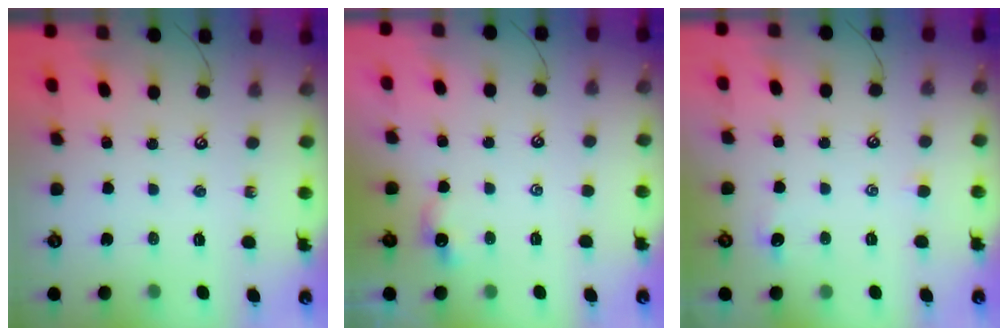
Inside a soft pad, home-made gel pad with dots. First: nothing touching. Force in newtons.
{"total": 3.3, "press": 3.3, "slide": 0.2}
{"total": 1.8, "press": 1.8, "slide": 0.5}